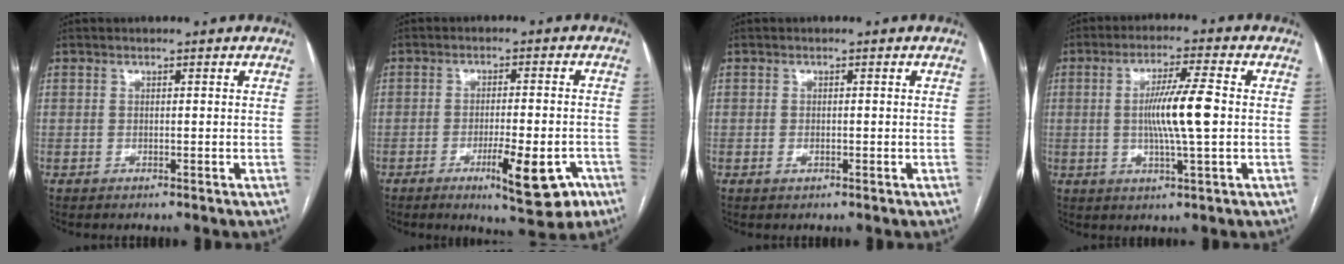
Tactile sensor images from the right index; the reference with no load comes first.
{"total": 9.5, "force": [-4.6, 1.9, 8.1], "torque": [-0.114, -0.010, -0.058]}
{"total": 0.8, "force": [-0.3, 0.5, 0.6], "torque": [-0.013, 0.000, -0.003]}
{"total": 8.6, "force": [0.0, 0.0, 8.6], "torque": [-0.159, -0.001, -0.003]}